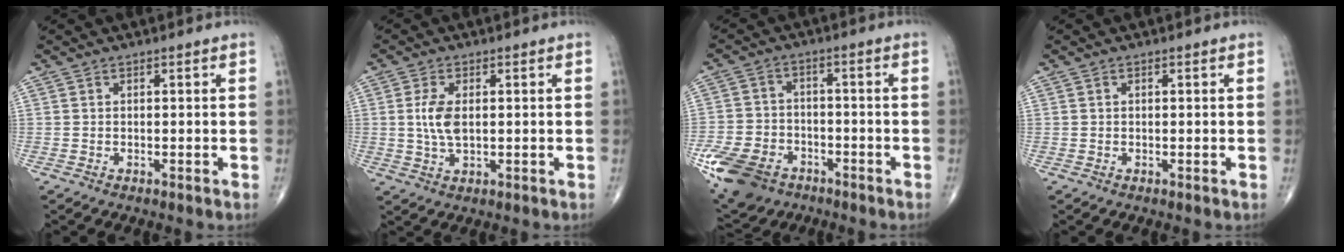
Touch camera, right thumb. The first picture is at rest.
{"total": 5.2, "force": [0.6, 2.6, 4.5], "torque": [-0.098, -0.003, 0.012]}
{"total": 13.3, "force": [-6.8, 9.3, 6.5], "torque": [-0.125, 0.023, -0.116]}
{"total": 0.0}